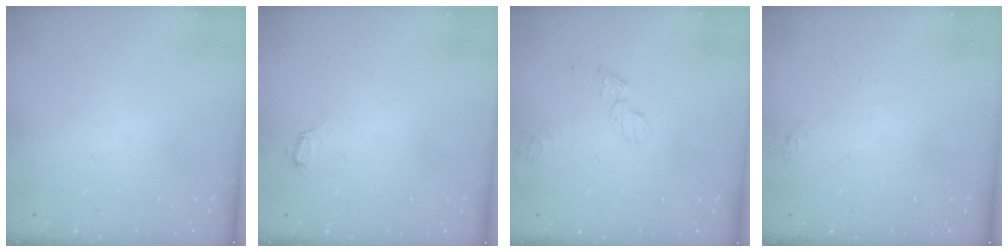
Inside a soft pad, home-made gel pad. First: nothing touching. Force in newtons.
{"total": 4.6, "press": 4.5, "slide": 0.5}
{"total": 4.9, "press": 4.8, "slide": 0.5}
{"total": 11.4, "press": 3.1, "slide": 11.0}